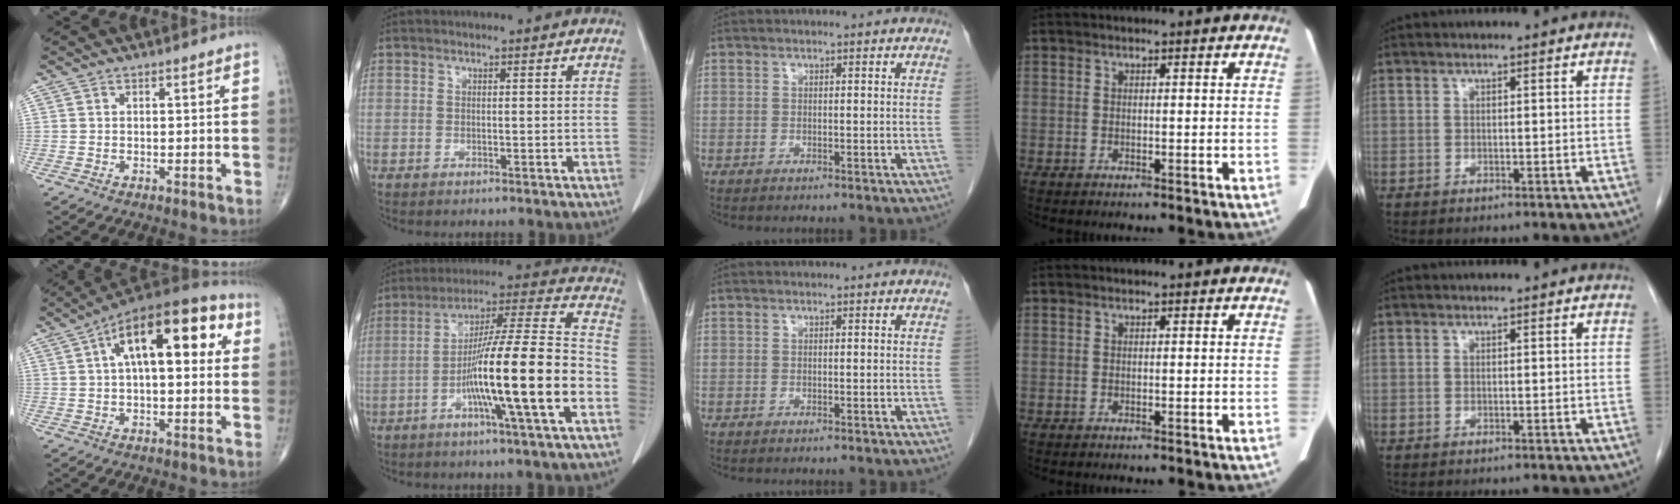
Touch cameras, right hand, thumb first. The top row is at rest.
{"thumb": {"total": 19.4, "force": [5.3, 8.6, 16.5], "torque": [-0.233, 0.031, 0.072]}, "index": {"total": 18.3, "force": [-6.1, -0.2, 17.2], "torque": [-0.283, 0.003, -0.105]}}